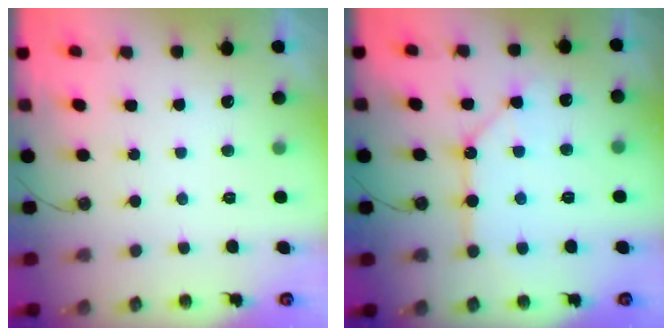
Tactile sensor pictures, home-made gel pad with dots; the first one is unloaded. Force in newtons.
{"total": 11.4, "press": 11.3, "slide": 1.1}